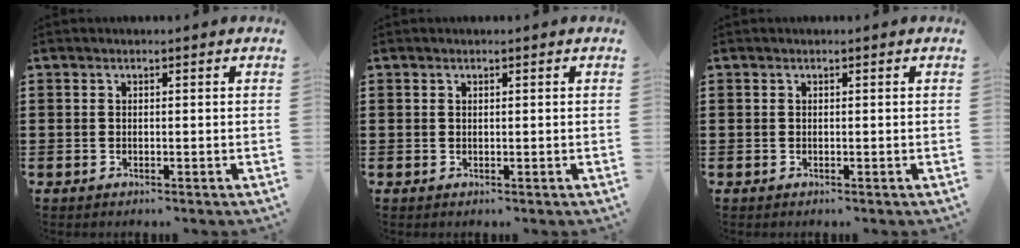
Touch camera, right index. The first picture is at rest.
{"total": 0.0}
{"total": 0.0}